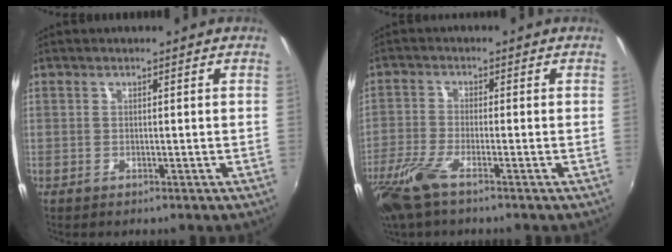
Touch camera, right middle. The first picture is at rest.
{"total": 7.6, "force": [-5.2, 1.3, 5.4], "torque": [-0.135, -0.022, -0.106]}